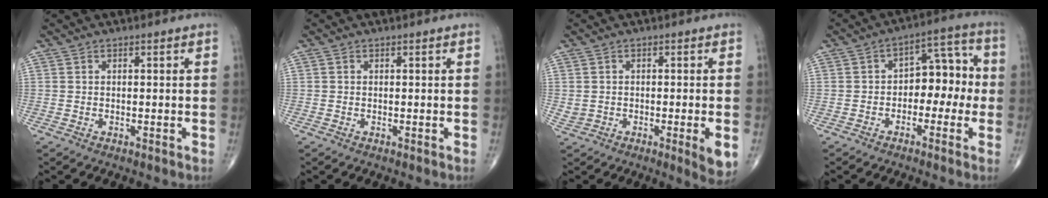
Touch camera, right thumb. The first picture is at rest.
{"total": 0.0}
{"total": 5.9, "force": [-1.0, 2.1, 5.4], "torque": [-0.077, -0.002, -0.011]}
{"total": 9.2, "force": [-1.2, 5.9, 6.9], "torque": [-0.054, 0.041, -0.031]}